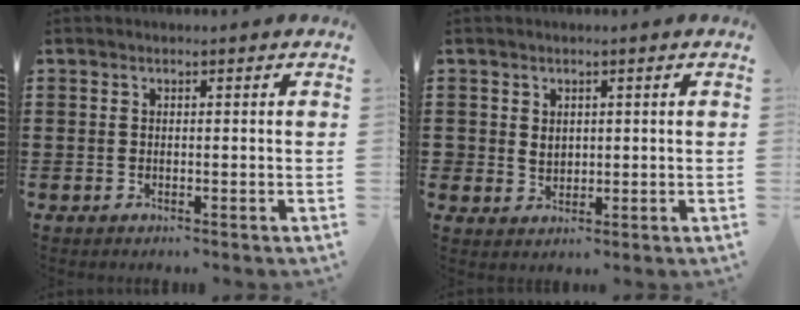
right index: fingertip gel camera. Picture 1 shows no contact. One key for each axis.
{"total": 1.7, "fx": 0.3, "fy": 1.6, "fz": 0.5, "tx": -0.014, "ty": 0.007, "tz": 0.005}